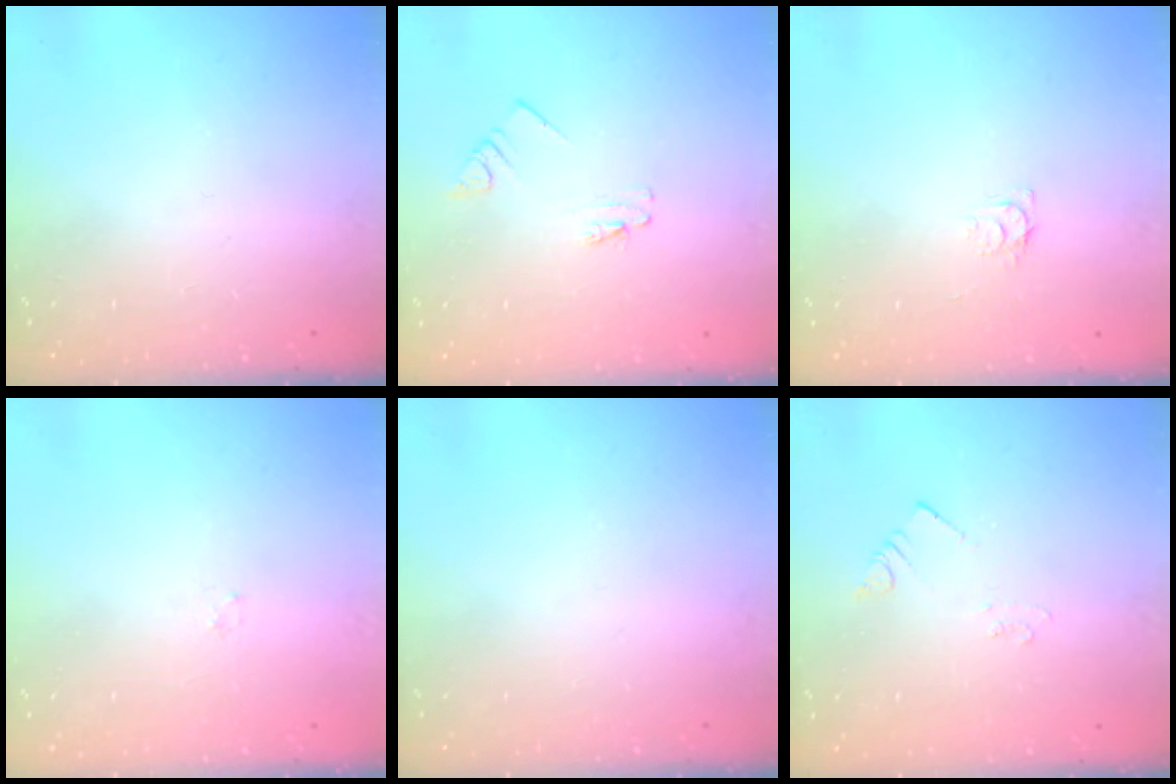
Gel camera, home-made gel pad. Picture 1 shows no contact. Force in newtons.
{"total": 1.1, "press": 1.1, "slide": 0.0}
{"total": 3.7, "press": 3.6, "slide": 0.4}
{"total": 0.8, "press": 0.8, "slide": 0.2}
{"total": 0.0}
{"total": 2.1, "press": 2.1, "slide": 0.3}